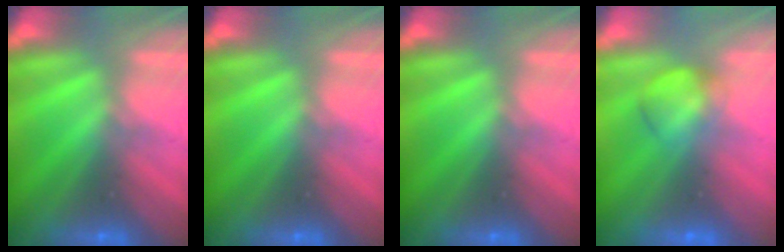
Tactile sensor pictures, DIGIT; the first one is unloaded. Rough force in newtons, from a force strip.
{"total": 0.0}
{"total": 0.0}
{"total": 4.6}